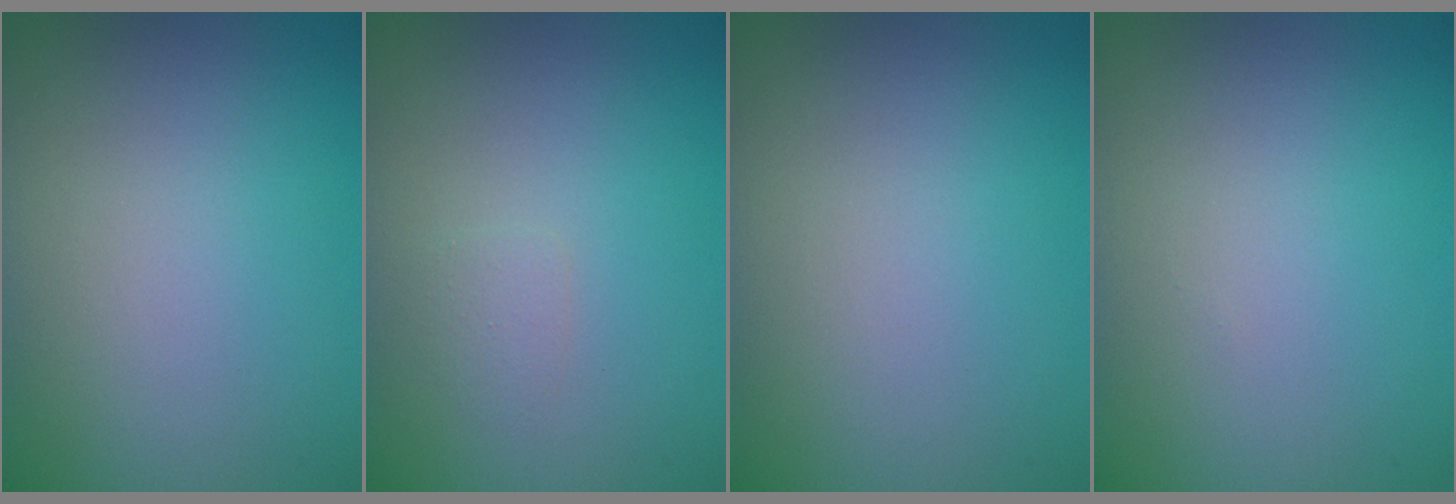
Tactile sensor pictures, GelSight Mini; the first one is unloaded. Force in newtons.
{"total": 0.9, "press": 0.9, "slide": 0.0}
{"total": 0.0}
{"total": 0.0}